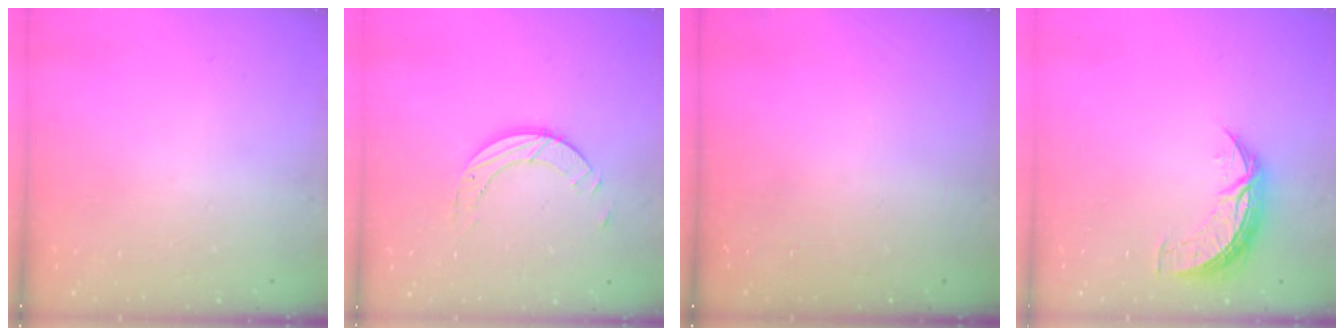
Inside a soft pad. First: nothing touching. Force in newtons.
{"total": 5.8, "press": 5.8, "slide": 0.4}
{"total": 0.0}
{"total": 8.1, "press": 8.1, "slide": 0.5}